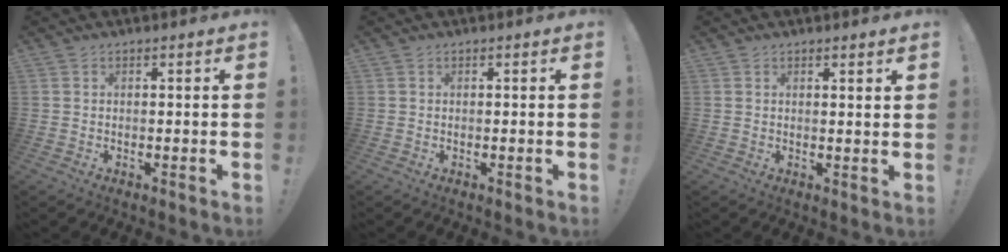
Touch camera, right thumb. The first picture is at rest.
{"total": 0.0}
{"total": 1.6, "force": [1.3, -0.1, 0.9], "torque": [0.004, -0.014, 0.018]}